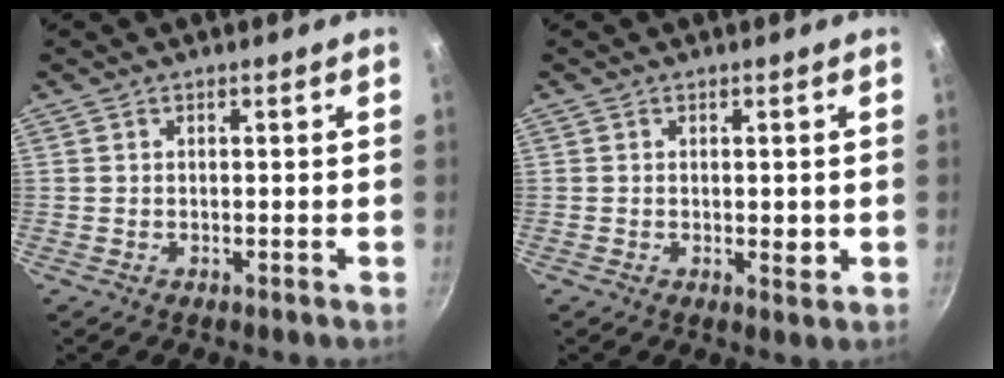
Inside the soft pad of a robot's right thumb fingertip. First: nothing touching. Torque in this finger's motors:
{"motor_torque": [1.17, 0.20, 0.64, -0.40, 0.01]}